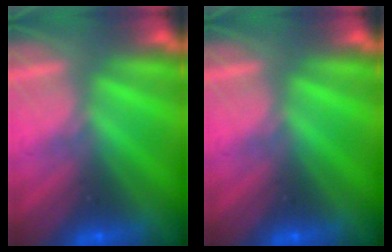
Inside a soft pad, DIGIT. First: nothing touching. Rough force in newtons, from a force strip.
{"total": 0.0}